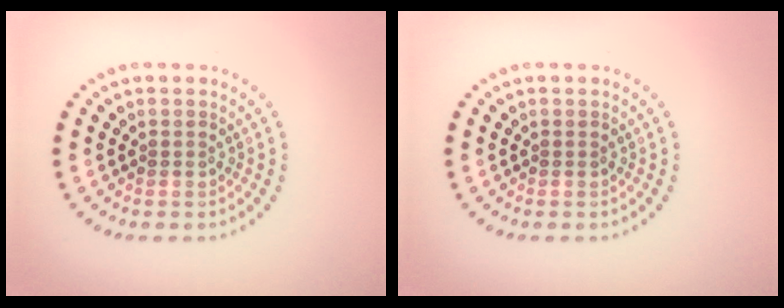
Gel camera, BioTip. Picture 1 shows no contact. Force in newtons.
{"total": 0.0}